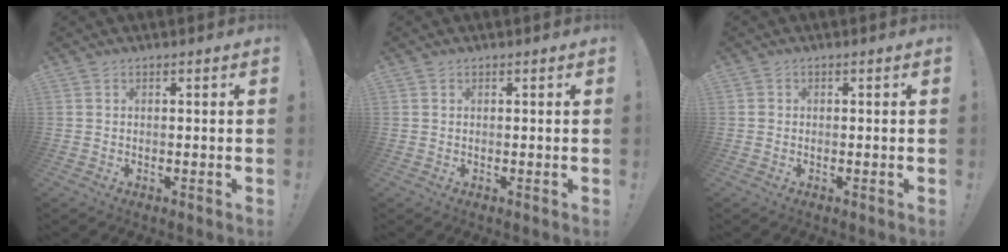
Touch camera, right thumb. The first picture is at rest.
{"total": 0.0}
{"total": 0.8, "force": [0.0, 0.7, 0.1], "torque": [-0.003, 0.002, 0.001]}